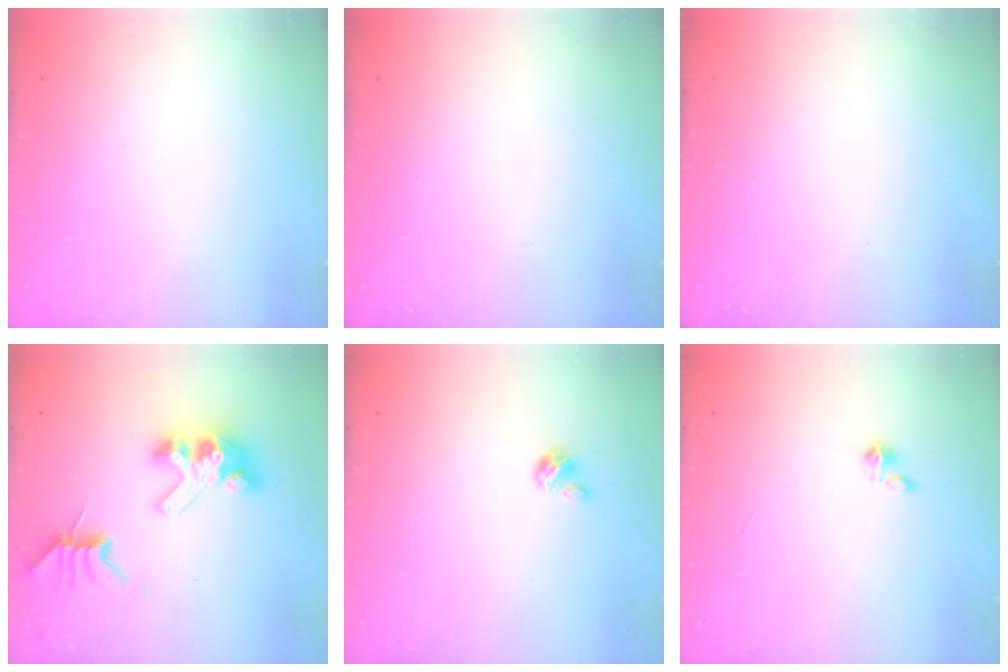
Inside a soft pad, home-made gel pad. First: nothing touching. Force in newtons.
{"total": 0.0}
{"total": 0.0}
{"total": 9.5, "press": 9.5, "slide": 0.8}
{"total": 2.7, "press": 2.7, "slide": 0.3}
{"total": 1.4, "press": 1.4, "slide": 0.2}